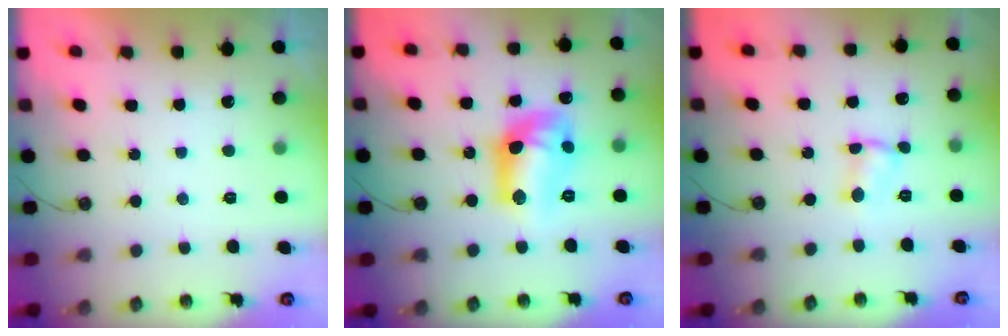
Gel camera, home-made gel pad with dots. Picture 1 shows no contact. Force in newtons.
{"total": 16.1, "press": 15.6, "slide": 4.1}
{"total": 2.0, "press": 2.0, "slide": 0.0}